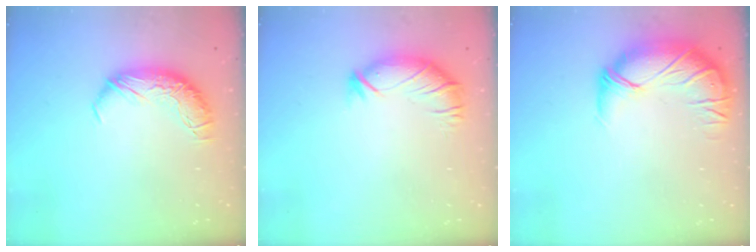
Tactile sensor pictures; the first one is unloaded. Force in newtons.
{"total": 3.0, "press": 2.3, "slide": 2.0}
{"total": 2.8, "press": 0.1, "slide": 2.8}